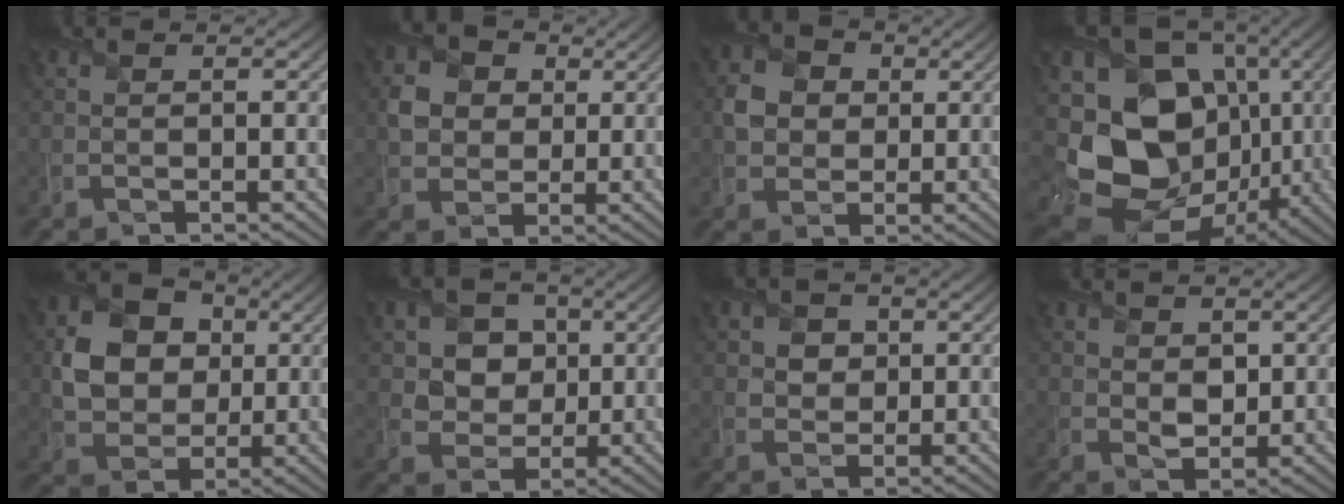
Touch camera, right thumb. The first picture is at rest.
{"total": 5.0, "force": [1.0, 4.4, 2.2], "torque": [-0.060, 0.005, 0.008]}
{"total": 4.6, "force": [0.5, 4.1, 2.1], "torque": [-0.050, 0.007, -0.001]}
{"total": 18.2, "force": [-2.2, 14.0, 11.3], "torque": [-0.239, -0.030, -0.024]}
{"total": 9.0, "force": [1.2, 7.4, 5.0], "torque": [-0.109, -0.001, 0.018]}
{"total": 7.7, "force": [2.3, 6.4, 3.5], "torque": [-0.100, -0.001, 0.043]}
{"total": 2.9, "force": [0.8, 2.4, 1.4], "torque": [-0.035, -0.005, 0.011]}
{"total": 2.3, "force": [0.6, 1.5, 1.6], "torque": [-0.038, -0.007, 0.011]}